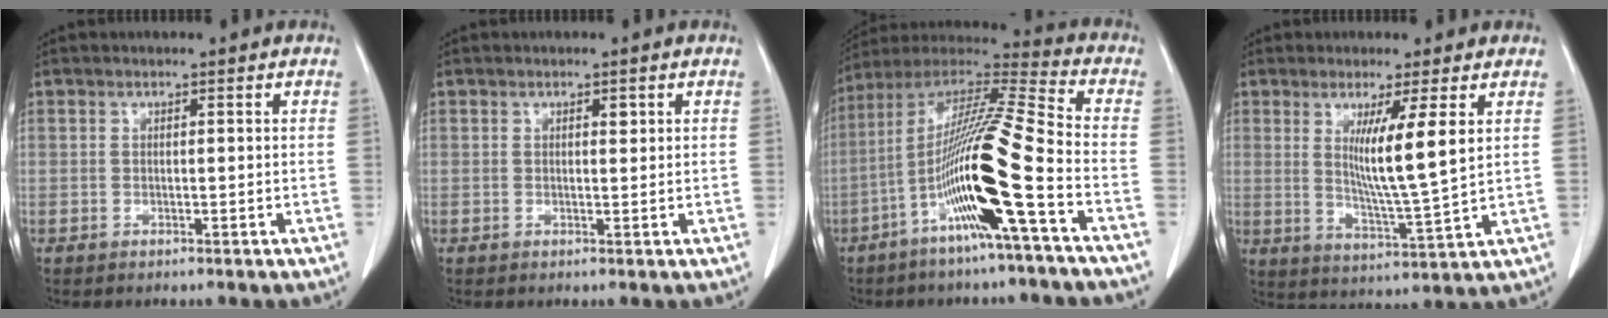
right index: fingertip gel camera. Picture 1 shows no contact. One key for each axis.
{"total": 0.9, "fx": 0.4, "fy": 0.4, "fz": 0.7, "tx": -0.009, "ty": -0.001, "tz": 0.006}
{"total": 17.4, "fx": -6.3, "fy": -0.8, "fz": 16.2, "tx": -0.309, "ty": -0.004, "tz": -0.125}
{"total": 8.8, "fx": 2.7, "fy": -0.8, "fz": 8.4, "tx": -0.146, "ty": -0.026, "tz": 0.051}